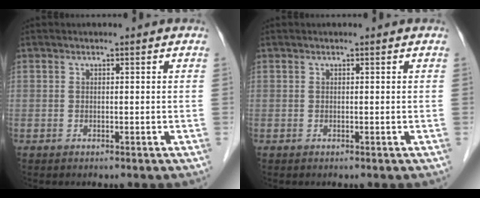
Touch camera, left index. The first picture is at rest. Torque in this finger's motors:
{"motor_torque": [0.00, 0.00, 0.00, 0.00]}